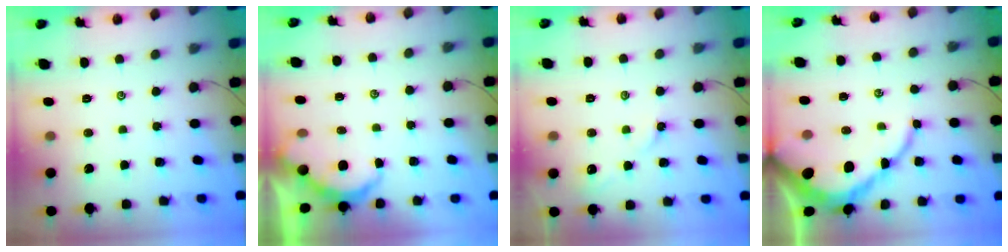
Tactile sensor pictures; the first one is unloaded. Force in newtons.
{"total": 2.7, "press": 2.7, "slide": 0.3}
{"total": 2.4, "press": 2.4, "slide": 0.6}
{"total": 9.7, "press": 9.7, "slide": 1.2}